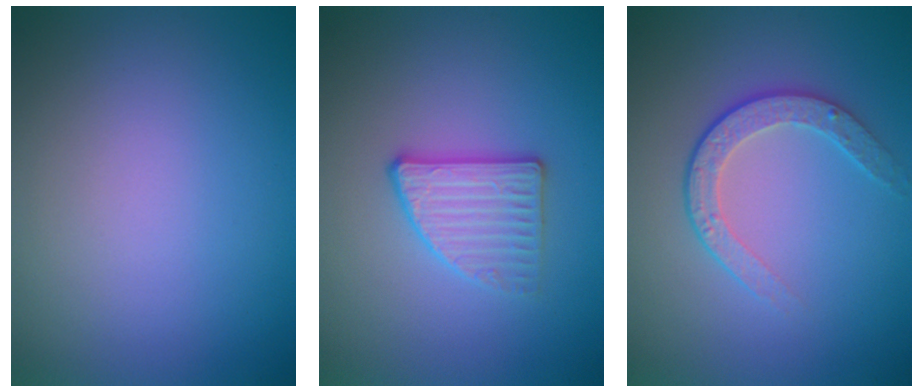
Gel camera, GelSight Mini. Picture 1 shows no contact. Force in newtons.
{"total": 2.8, "press": 2.7, "slide": 0.7}
{"total": 2.6, "press": 2.0, "slide": 1.7}